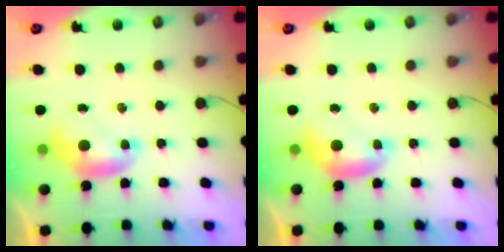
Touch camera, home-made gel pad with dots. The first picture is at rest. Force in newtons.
{"total": 0.0}